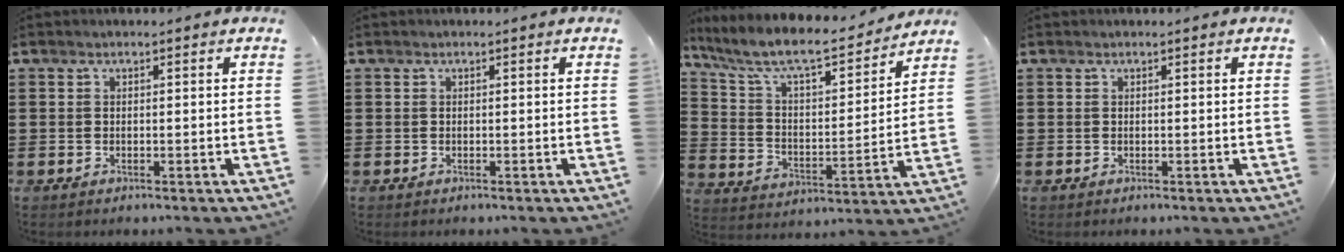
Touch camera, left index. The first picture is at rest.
{"total": 0.0}
{"total": 8.9, "force": [7.7, 1.2, 4.3], "torque": [-0.115, -0.049, 0.126]}
{"total": 0.0}